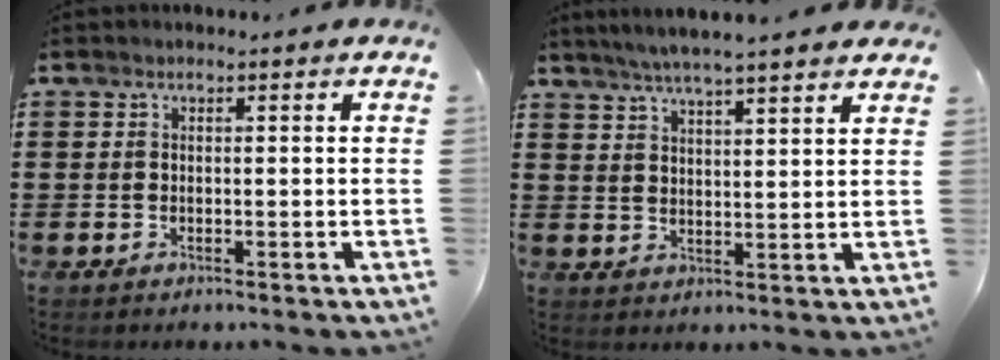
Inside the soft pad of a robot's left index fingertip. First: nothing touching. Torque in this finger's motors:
{"motor_torque": [2.14, 0.00, 0.86, 0.21]}